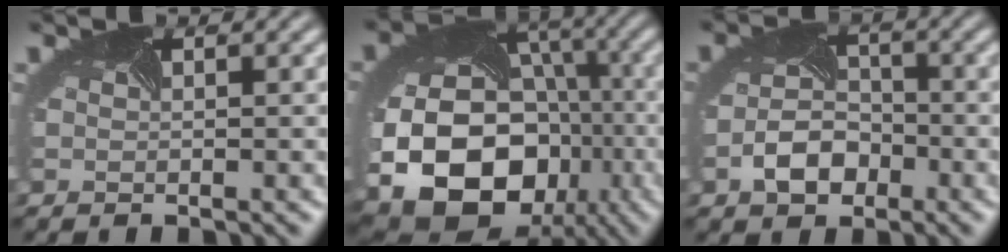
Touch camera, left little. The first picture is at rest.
{"total": 18.8, "force": [-5.7, 15.0, 9.8], "torque": [-0.196, -0.056, -0.098]}
{"total": 3.9, "force": [-1.8, 2.7, 2.1], "torque": [-0.043, -0.005, -0.035]}